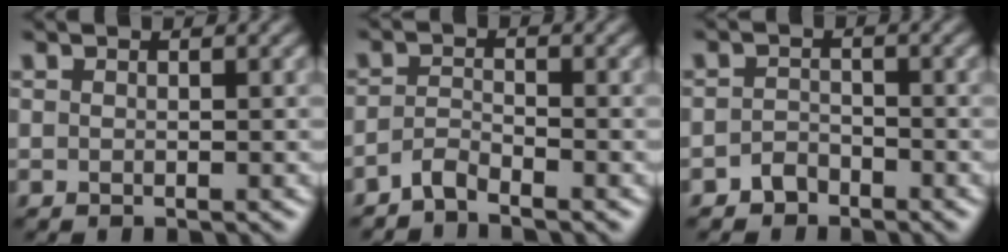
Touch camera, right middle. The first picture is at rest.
{"total": 1.8, "force": [-1.7, 0.2, 0.7], "torque": [-0.017, 0.003, -0.040]}
{"total": 1.6, "force": [-1.3, 0.9, 0.3], "torque": [-0.004, 0.008, -0.025]}